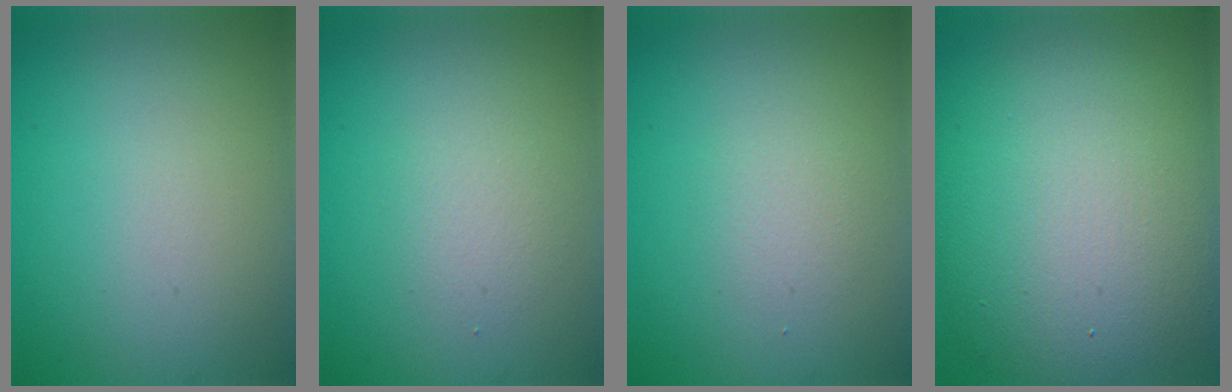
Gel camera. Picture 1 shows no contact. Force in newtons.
{"total": 1.6, "press": 1.6, "slide": 0.2}
{"total": 1.4, "press": 1.4, "slide": 0.0}
{"total": 13.0, "press": 13.0, "slide": 0.9}